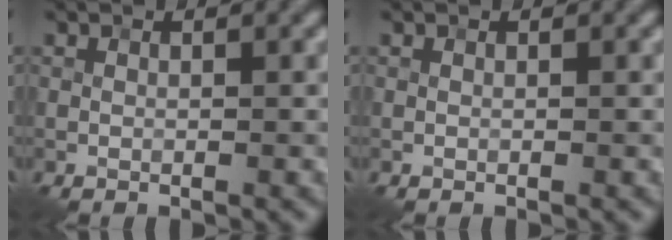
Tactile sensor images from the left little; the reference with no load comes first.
{"total": 0.0}